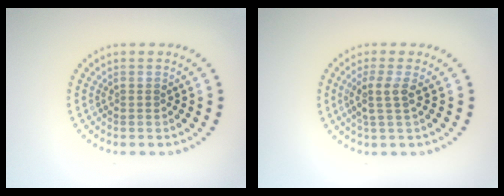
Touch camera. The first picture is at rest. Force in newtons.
{"total": 2.1, "press": 1.7, "slide": 1.3}